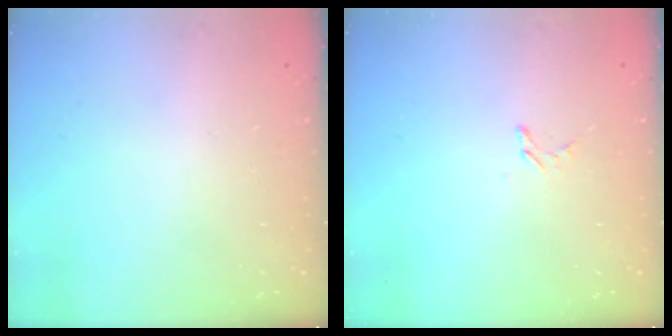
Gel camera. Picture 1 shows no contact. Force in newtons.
{"total": 2.4, "press": 2.4, "slide": 0.2}